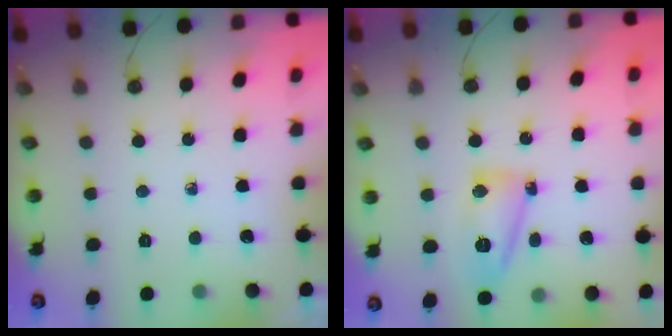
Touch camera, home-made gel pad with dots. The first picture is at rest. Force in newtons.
{"total": 9.4, "press": 9.2, "slide": 2.0}